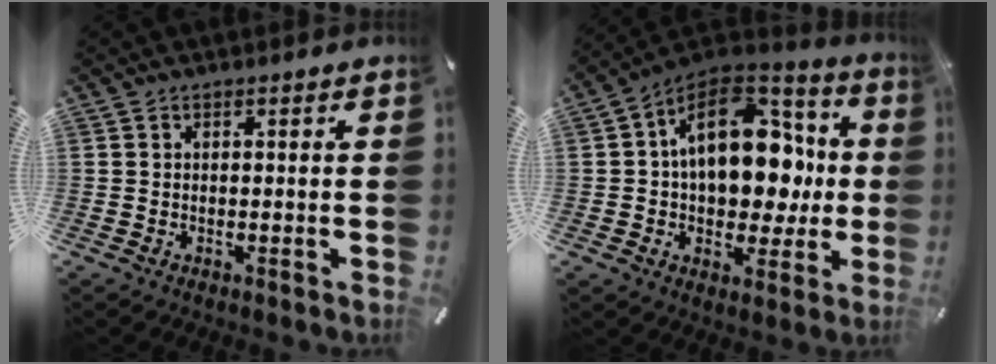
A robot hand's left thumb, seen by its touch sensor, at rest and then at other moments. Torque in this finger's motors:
{"motor_torque": [1.36, 3.64, 0.67, -0.08, 0.45]}